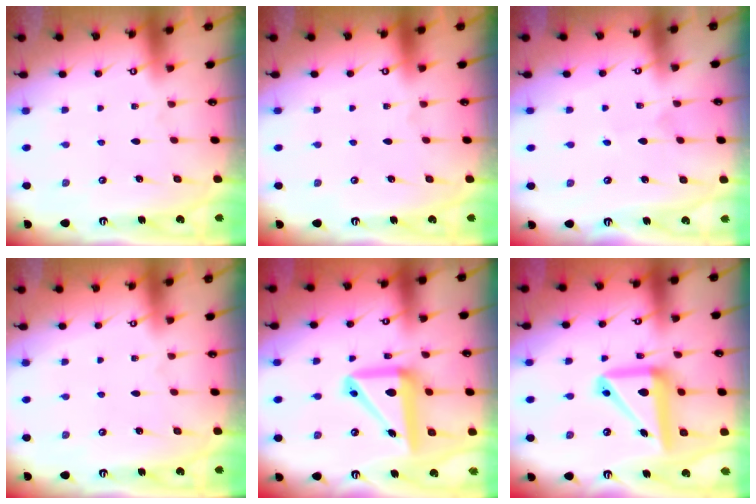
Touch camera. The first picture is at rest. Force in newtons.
{"total": 0.0}
{"total": 1.8, "press": 1.8, "slide": 0.2}
{"total": 0.8, "press": 0.7, "slide": 0.4}
{"total": 15.0, "press": 14.8, "slide": 2.6}
{"total": 14.8, "press": 14.6, "slide": 2.3}